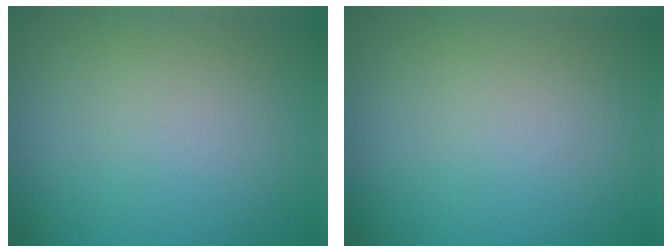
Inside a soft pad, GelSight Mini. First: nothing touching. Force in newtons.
{"total": 0.0}